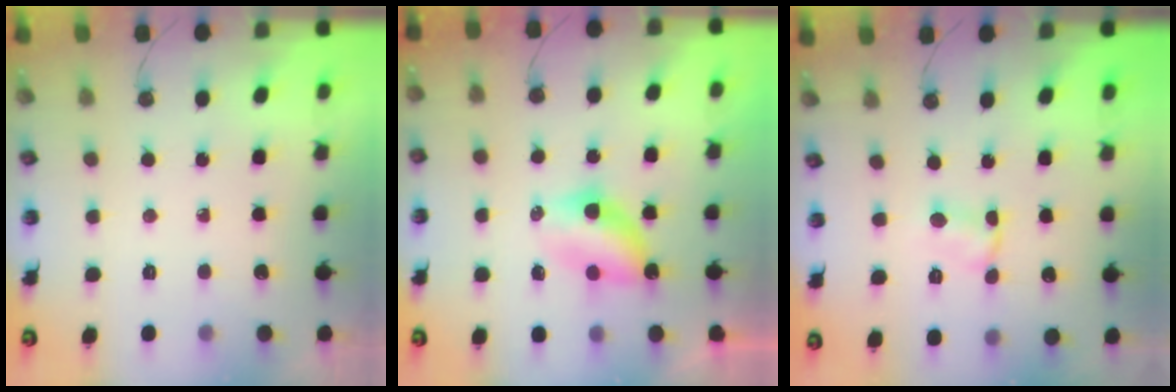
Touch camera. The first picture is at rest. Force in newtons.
{"total": 7.8, "press": 6.5, "slide": 4.3}
{"total": 1.8, "press": 1.8, "slide": 0.3}